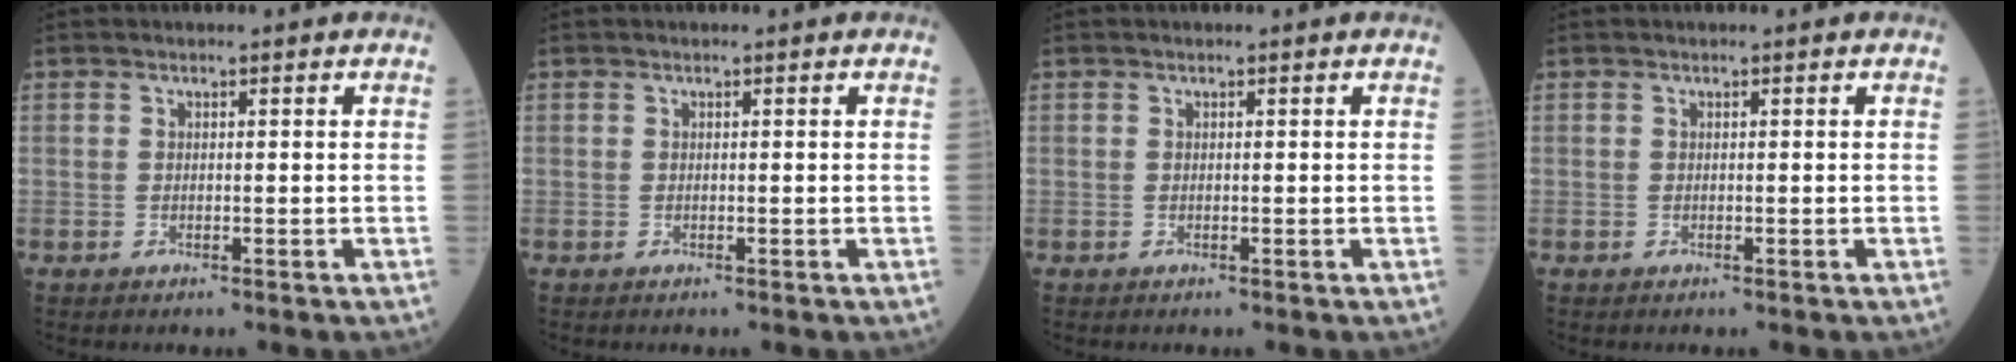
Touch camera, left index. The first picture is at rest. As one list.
[{"total": 0.0}, {"total": 0.0}, {"total": 0.0}]